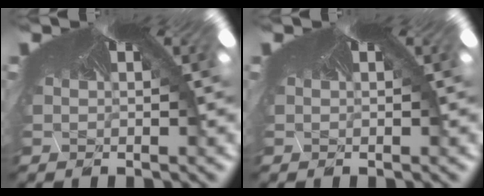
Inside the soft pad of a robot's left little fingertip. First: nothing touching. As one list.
[{"total": 0.0}]